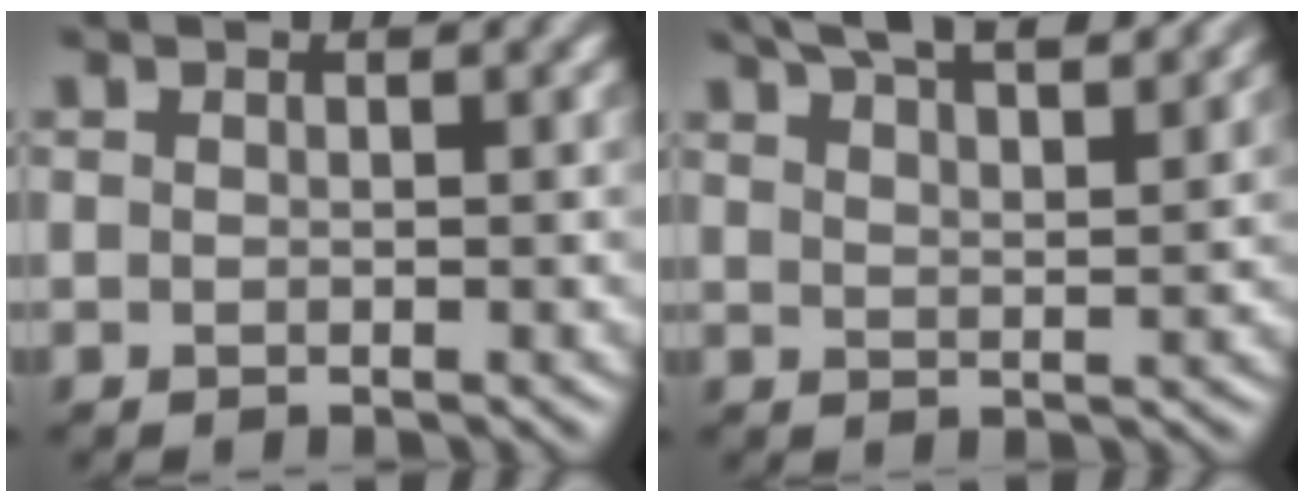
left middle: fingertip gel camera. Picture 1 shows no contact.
{"total": 9.7, "force": [7.6, 3.0, 5.4], "torque": [-0.063, 0.027, 0.076]}